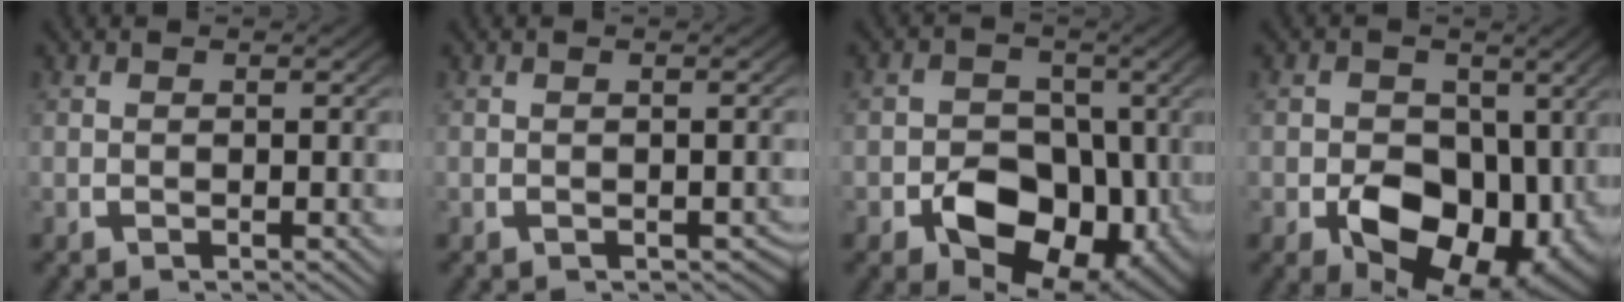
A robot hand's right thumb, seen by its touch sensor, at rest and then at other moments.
{"total": 1.0, "force": [-0.8, 0.5, 0.4], "torque": [-0.003, -0.003, -0.009]}
{"total": 12.5, "force": [-2.5, 9.1, 8.2], "torque": [-0.122, -0.038, -0.032]}
{"total": 13.1, "force": [-1.6, 9.4, 8.9], "torque": [-0.154, -0.057, -0.005]}